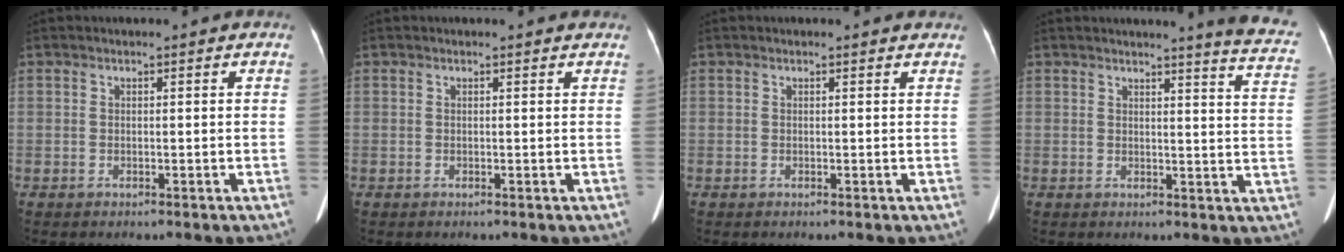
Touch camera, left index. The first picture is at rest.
{"total": 0.9, "force": [0.9, 0.0, 0.0], "torque": [-0.010, 0.002, 0.006]}
{"total": 1.4, "force": [1.4, 0.1, 0.1], "torque": [-0.010, 0.001, 0.008]}
{"total": 9.5, "force": [8.8, -0.5, 3.6], "torque": [-0.026, -0.061, 0.073]}